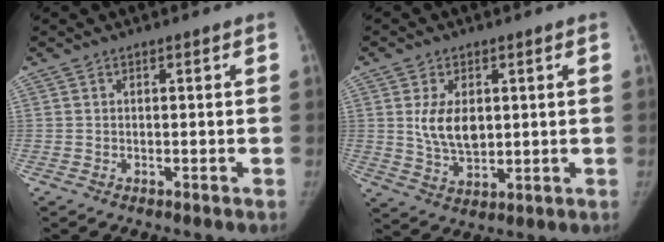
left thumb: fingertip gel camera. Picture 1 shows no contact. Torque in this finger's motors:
{"motor_torque": [0.85, 0.93, 0.69, -0.95, 0.10]}